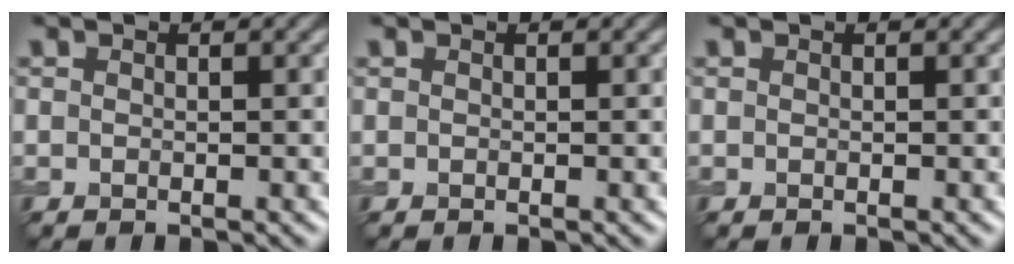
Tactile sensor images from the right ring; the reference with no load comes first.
{"total": 0.0}
{"total": 0.0}